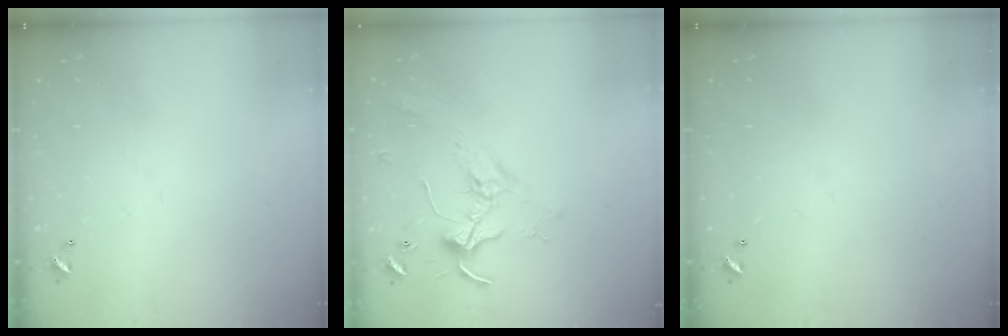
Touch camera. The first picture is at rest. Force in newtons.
{"total": 2.3, "press": 2.3, "slide": 0.5}
{"total": 0.0}